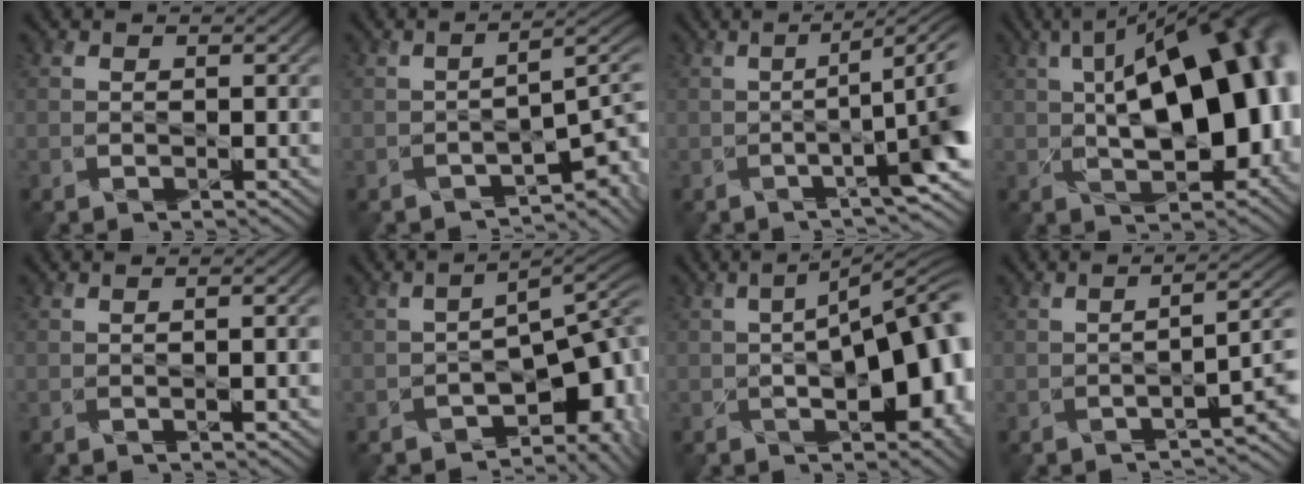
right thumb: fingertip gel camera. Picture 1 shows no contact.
{"total": 4.2, "force": [-2.5, 1.1, 3.1], "torque": [-0.041, -0.005, -0.038]}
{"total": 8.4, "force": [-1.7, 1.9, 8.0], "torque": [-0.102, -0.005, -0.025]}
{"total": 17.9, "force": [1.5, 8.7, 15.6], "torque": [-0.203, 0.021, 0.010]}
{"total": 1.4, "force": [-0.2, 0.4, 1.4], "torque": [-0.016, 0.005, -0.006]}
{"total": 9.4, "force": [-5.7, 3.9, 6.4], "torque": [-0.078, -0.021, -0.072]}
{"total": 14.0, "force": [-1.6, 6.0, 12.6], "torque": [-0.160, -0.015, -0.015]}
{"total": 4.5, "force": [-1.6, 1.6, 3.9], "torque": [-0.047, 0.001, -0.024]}